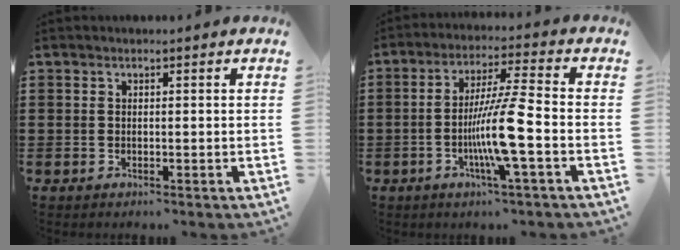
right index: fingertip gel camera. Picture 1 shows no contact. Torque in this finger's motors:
{"motor_torque": [2.13, 0.00, 1.05, 0.14]}